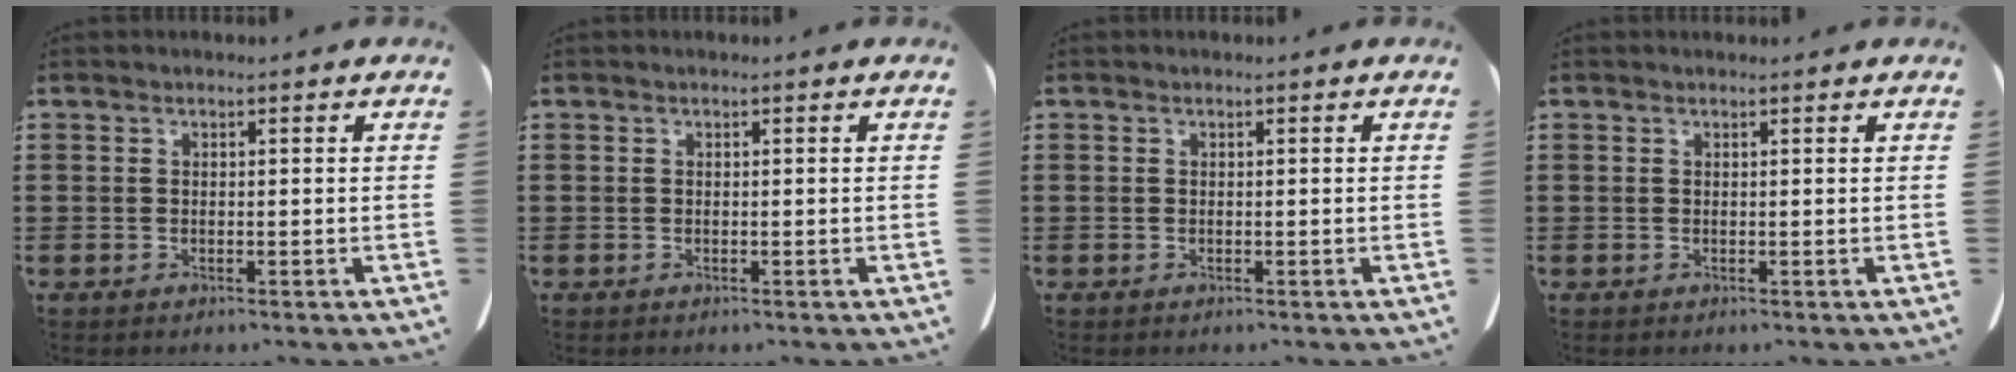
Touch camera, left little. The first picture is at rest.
{"total": 0.0}
{"total": 0.0}
{"total": 0.0}